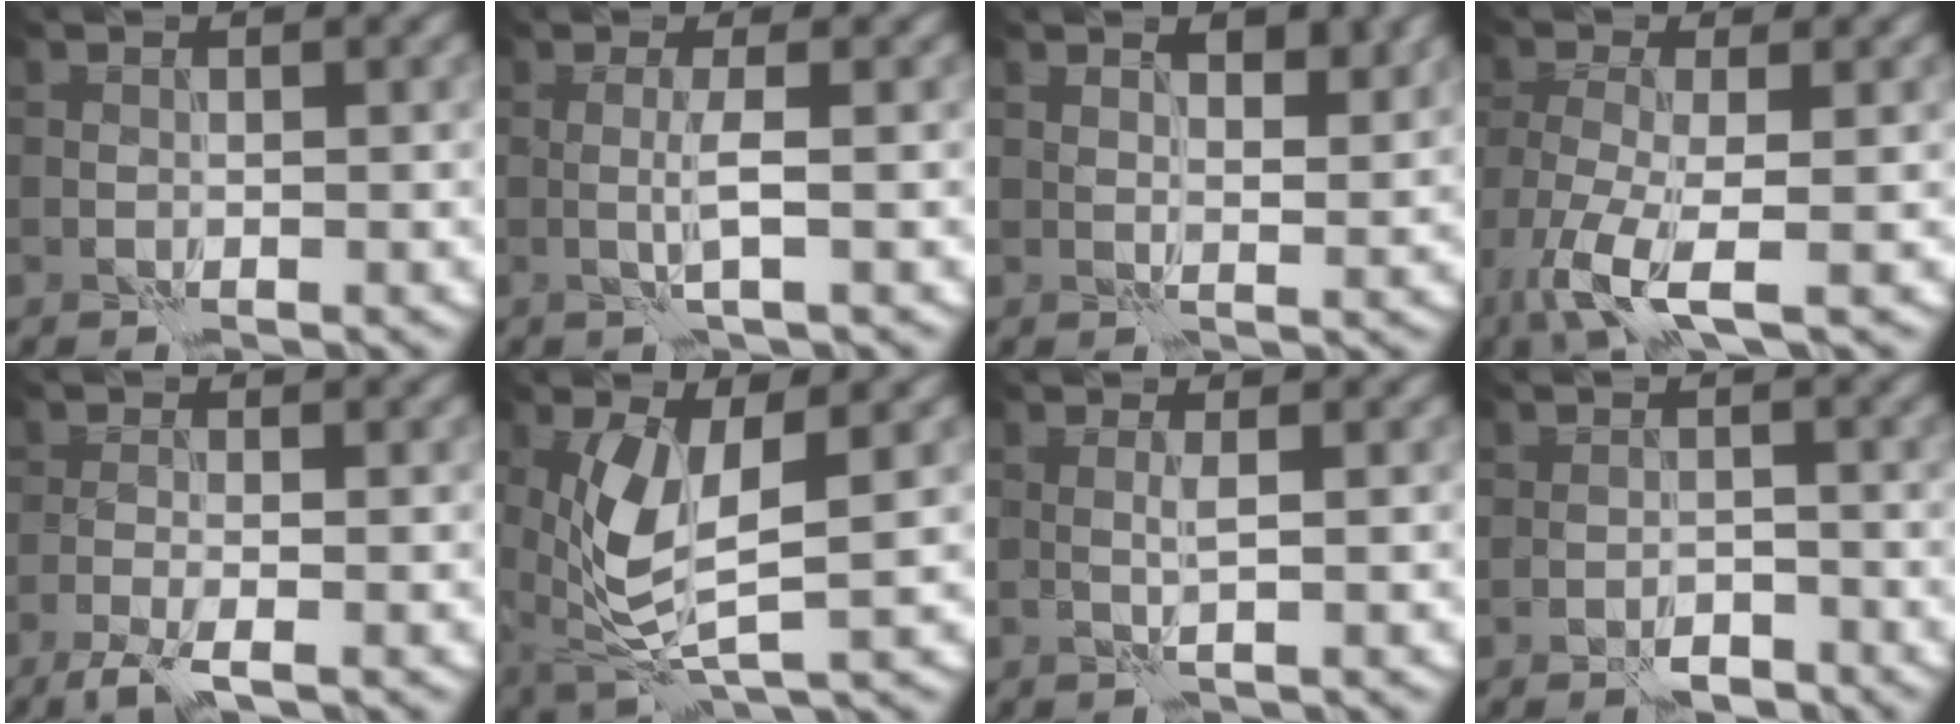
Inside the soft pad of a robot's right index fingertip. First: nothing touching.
{"total": 2.1, "force": [0.0, 0.1, 2.1], "torque": [-0.044, -0.004, -0.004]}
{"total": 3.0, "force": [1.8, 1.1, 2.2], "torque": [-0.025, -0.004, 0.027]}
{"total": 6.4, "force": [-3.4, 1.7, 5.1], "torque": [-0.110, -0.013, -0.075]}
{"total": 2.9, "force": [-2.0, 0.5, 2.1], "torque": [-0.046, -0.004, -0.048]}
{"total": 6.6, "force": [0.6, 2.2, 6.2], "torque": [-0.138, -0.012, 0.016]}
{"total": 1.2, "force": [0.1, 0.1, 1.2], "torque": [-0.025, 0.002, -0.002]}
{"total": 2.1, "force": [-1.5, 0.9, 1.1], "torque": [-0.016, 0.003, -0.025]}